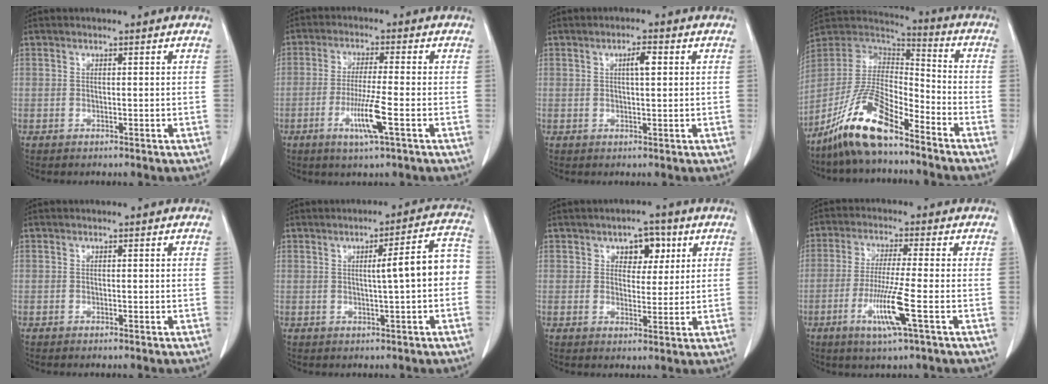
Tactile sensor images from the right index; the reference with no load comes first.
{"total": 6.8, "force": [-2.6, -0.4, 6.3], "torque": [-0.119, -0.016, -0.049]}
{"total": 2.5, "force": [0.7, 0.4, 2.3], "torque": [-0.041, 0.003, 0.011]}
{"total": 13.8, "force": [-9.8, 3.3, 9.2], "torque": [-0.185, 0.010, -0.183]}
{"total": 0.0}
{"total": 7.5, "force": [-0.1, 0.4, 7.5], "torque": [-0.097, 0.026, -0.004]}
{"total": 5.2, "force": [2.3, 3.2, 3.4], "torque": [-0.039, 0.011, 0.033]}
{"total": 8.2, "force": [-3.0, -0.7, 7.6], "torque": [-0.149, -0.021, -0.059]}